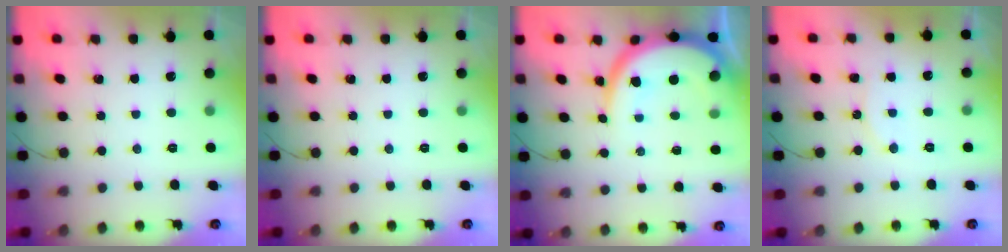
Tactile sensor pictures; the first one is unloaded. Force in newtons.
{"total": 0.0}
{"total": 11.9, "press": 11.9, "slide": 1.0}
{"total": 6.4, "press": 5.9, "slide": 2.5}